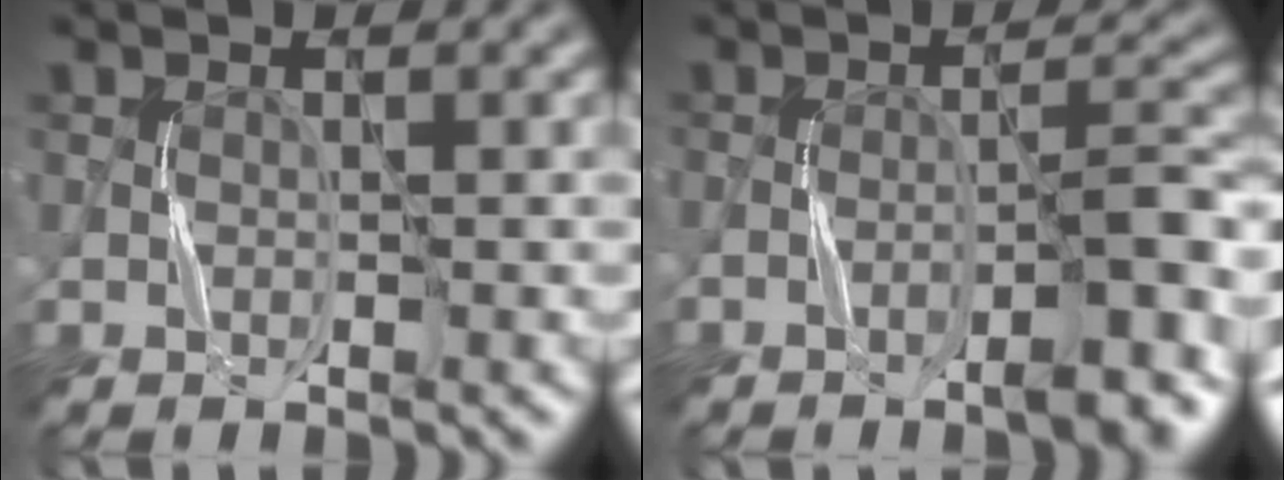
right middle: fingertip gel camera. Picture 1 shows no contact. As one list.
[{"total": 5.2, "force": [-3.3, 0.9, 3.9], "torque": [-0.045, 0.017, -0.050]}]